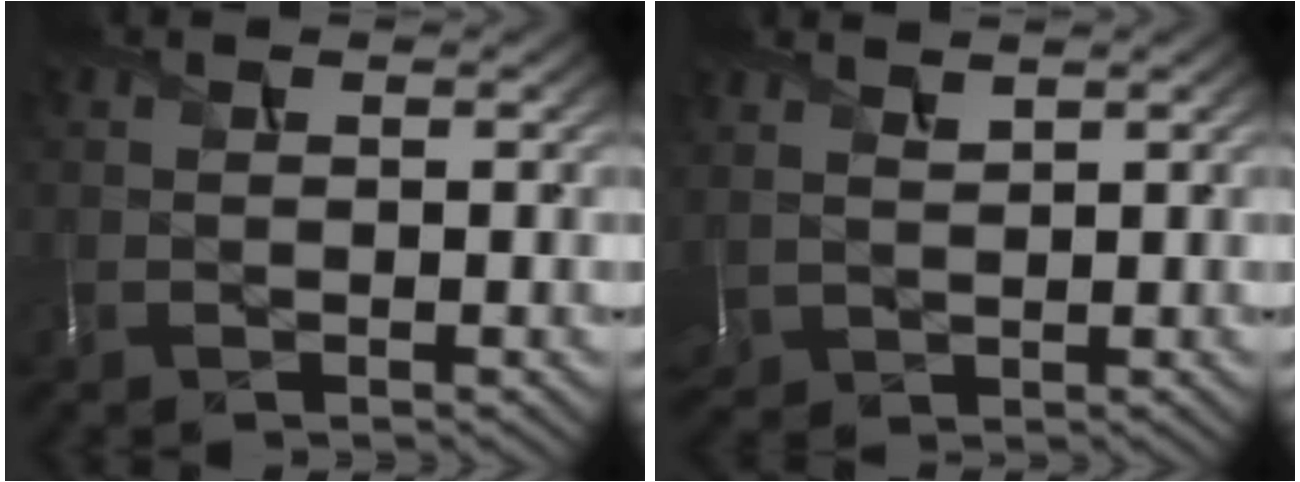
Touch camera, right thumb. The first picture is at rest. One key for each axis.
{"total": 2.6, "fx": 2.3, "fy": 1.1, "fz": 0.7, "tx": -0.033, "ty": 0.006, "tz": 0.055}